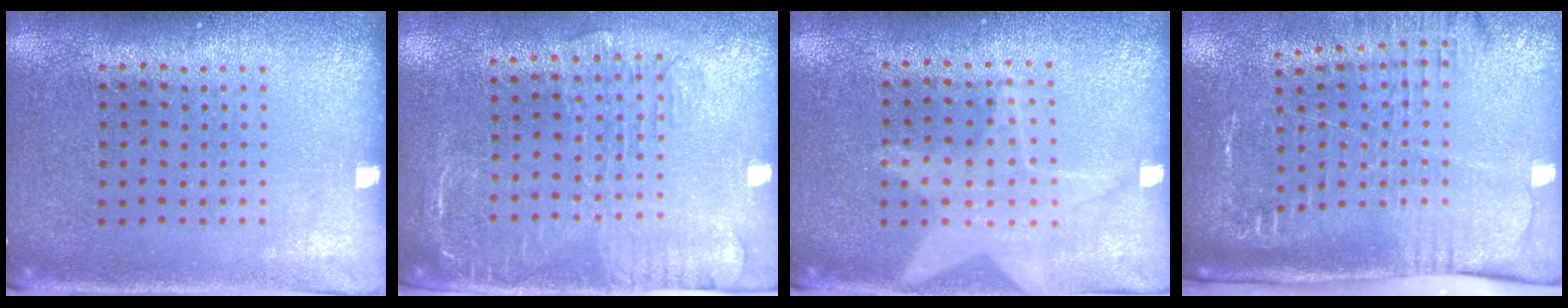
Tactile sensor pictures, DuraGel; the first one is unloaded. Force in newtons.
{"total": 2.0, "press": 1.6, "slide": 1.1}
{"total": 1.3, "press": 1.2, "slide": 0.3}
{"total": 2.6, "press": 2.0, "slide": 1.7}